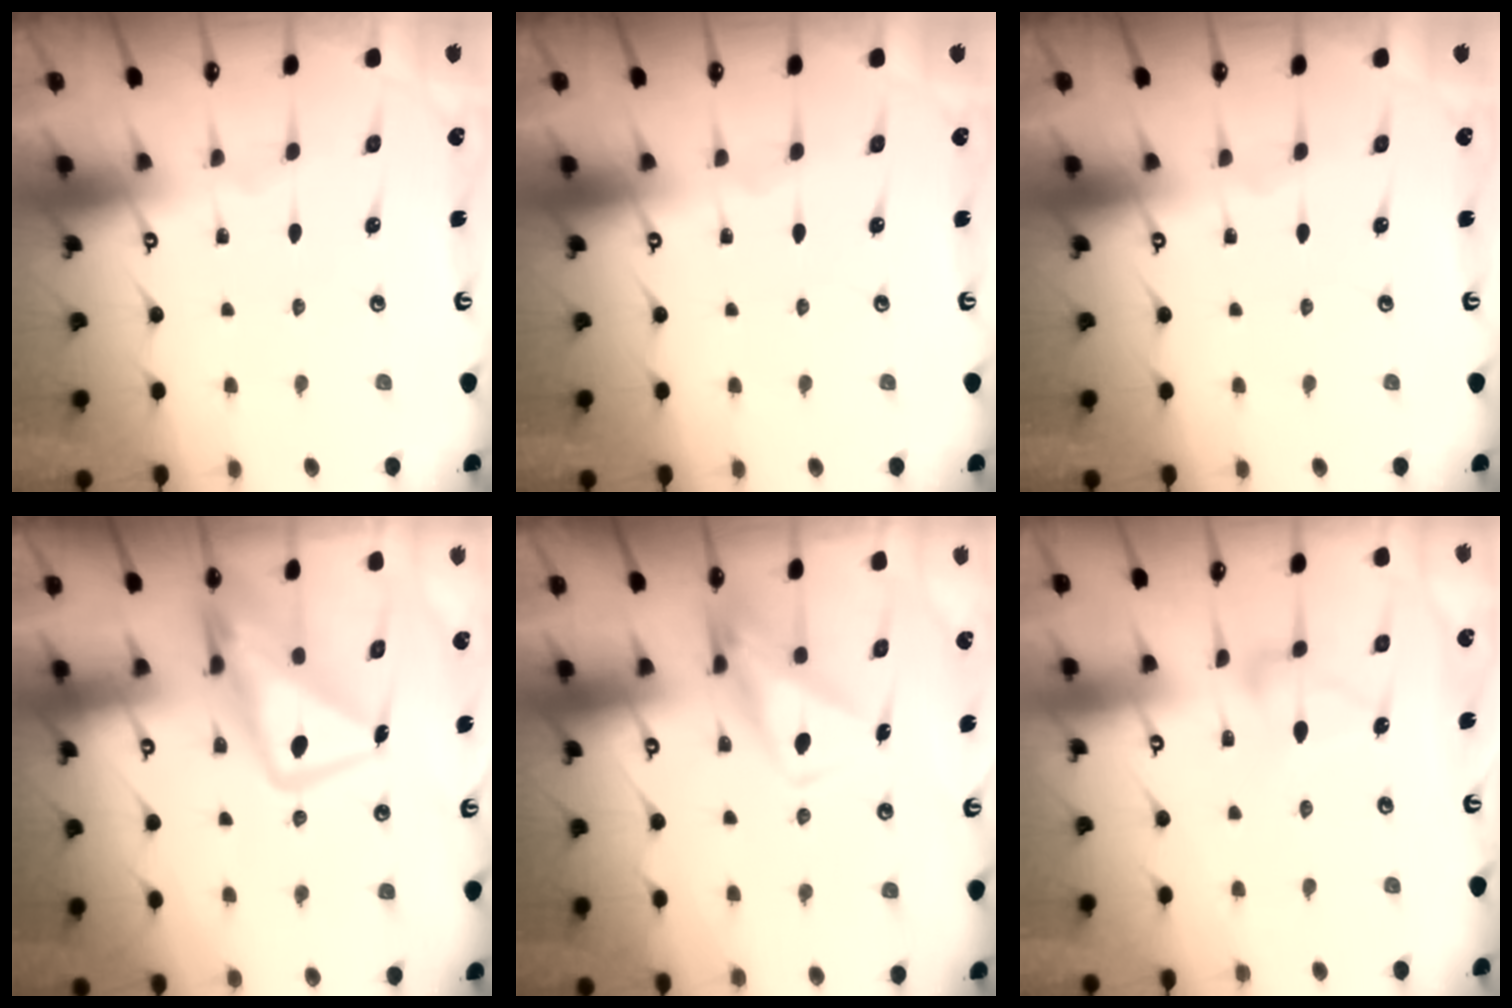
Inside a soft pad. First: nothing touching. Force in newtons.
{"total": 0.0}
{"total": 0.0}
{"total": 14.7, "press": 14.6, "slide": 1.8}
{"total": 8.8, "press": 8.7, "slide": 0.9}
{"total": 6.0, "press": 6.0, "slide": 0.4}